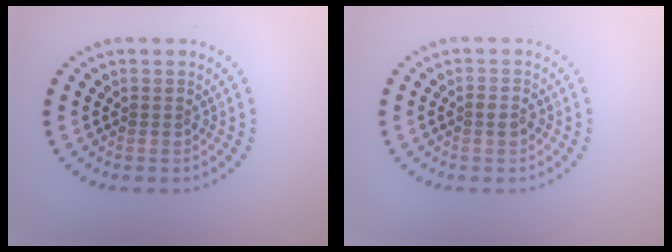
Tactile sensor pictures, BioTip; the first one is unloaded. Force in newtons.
{"total": 1.1, "press": 1.1, "slide": 0.3}